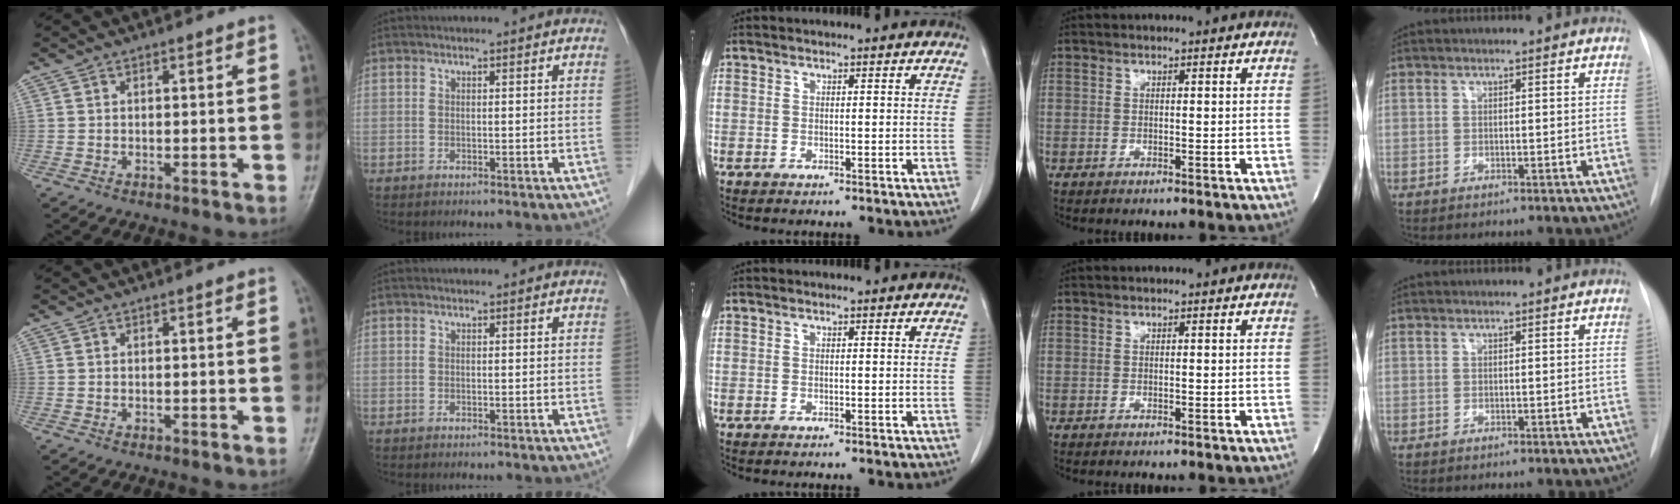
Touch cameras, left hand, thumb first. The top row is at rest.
{}